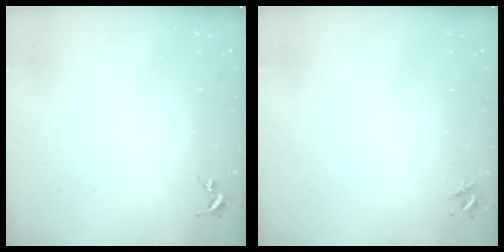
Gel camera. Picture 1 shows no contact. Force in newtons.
{"total": 3.2, "press": 3.1, "slide": 0.5}